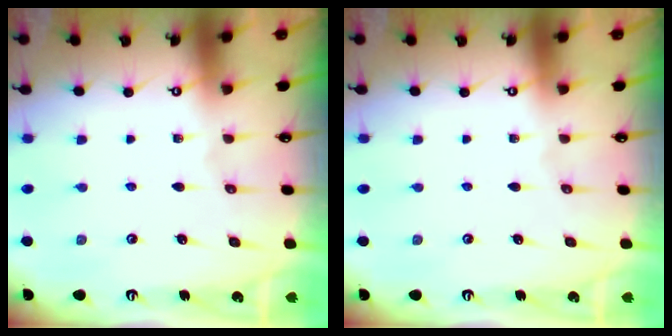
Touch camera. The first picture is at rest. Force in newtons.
{"total": 0.0}